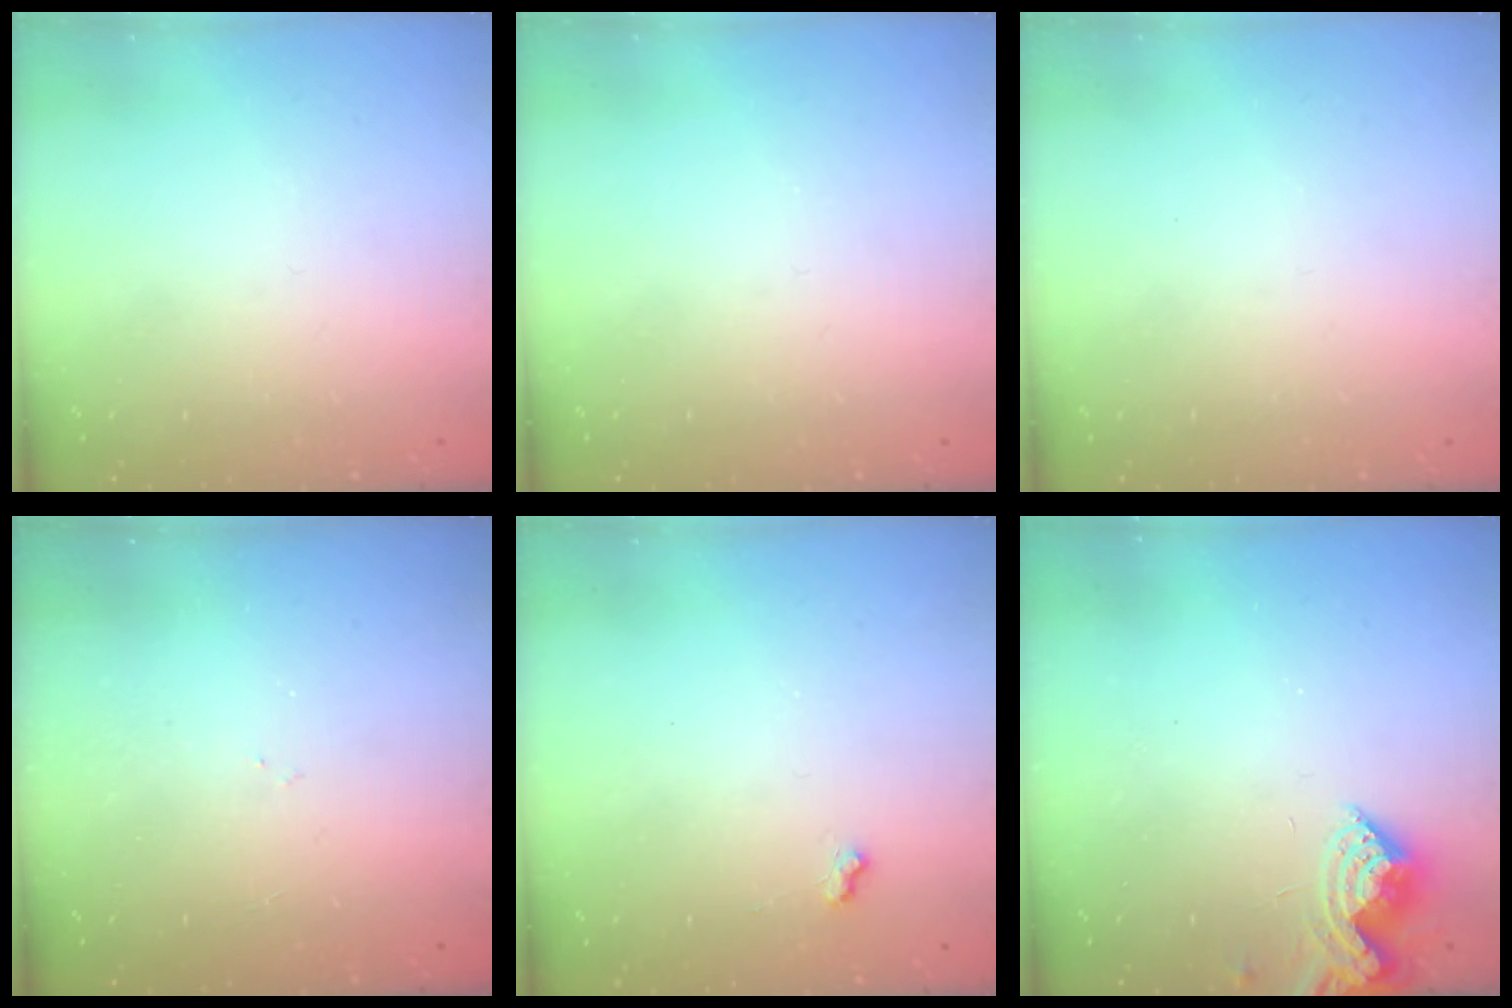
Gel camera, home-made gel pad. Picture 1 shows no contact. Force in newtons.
{"total": 0.0}
{"total": 0.0}
{"total": 4.0, "press": 4.0, "slide": 0.5}
{"total": 4.4, "press": 4.3, "slide": 0.8}
{"total": 8.9, "press": 8.9, "slide": 0.5}